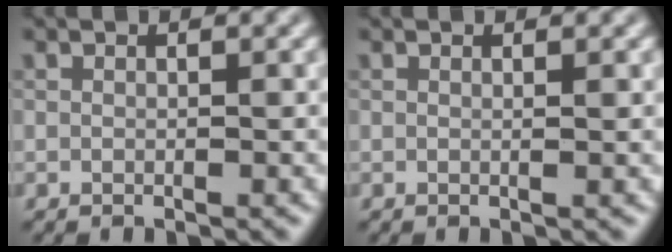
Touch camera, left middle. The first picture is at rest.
{"total": 0.9, "force": [0.3, 0.4, 0.7], "torque": [-0.002, 0.002, -0.002]}